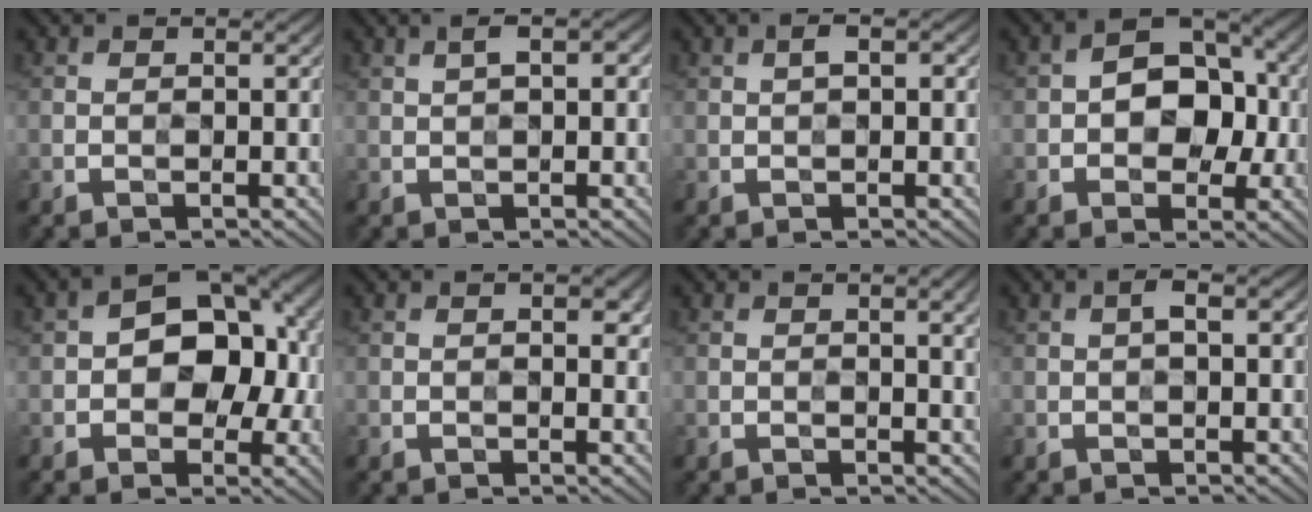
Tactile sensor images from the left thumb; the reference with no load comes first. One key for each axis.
{"total": 2.0, "fx": 0.7, "fy": 0.8, "fz": 1.7, "tx": -0.029, "ty": 0.004, "tz": 0.015}
{"total": 1.3, "fx": 0.4, "fy": 0.6, "fz": 1.0, "tx": -0.018, "ty": 0.004, "tz": 0.003}
{"total": 7.3, "fx": -0.4, "fy": 5.3, "fz": 5.1, "tx": -0.062, "ty": 0.008, "tz": -0.019}
{"total": 9.4, "fx": -0.1, "fy": 6.4, "fz": 6.9, "tx": -0.084, "ty": 0.007, "tz": -0.014}
{"total": 1.2, "fx": 0.4, "fy": 0.6, "fz": 0.9, "tx": -0.007, "ty": -0.004, "tz": 0.006}
{"total": 2.4, "fx": 0.8, "fy": 0.5, "fz": 2.2, "tx": -0.029, "ty": -0.001, "tz": 0.013}
{"total": 1.4, "fx": 0.3, "fy": 0.6, "fz": 1.2, "tx": -0.022, "ty": 0.003, "tz": 0.002}